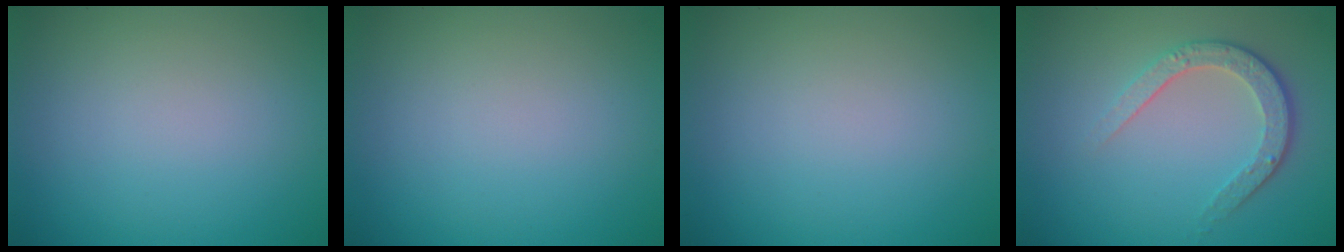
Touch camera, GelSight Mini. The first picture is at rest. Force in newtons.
{"total": 0.0}
{"total": 0.0}
{"total": 3.5, "press": 2.8, "slide": 2.1}